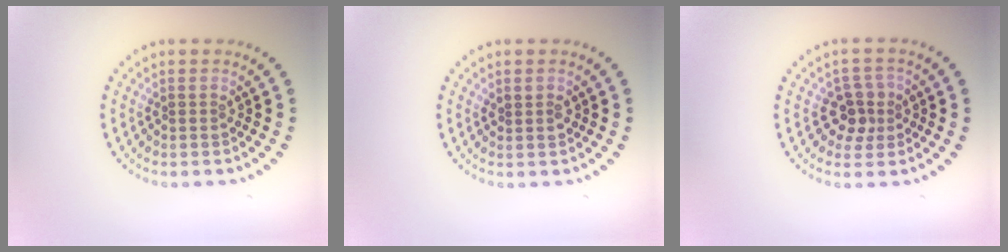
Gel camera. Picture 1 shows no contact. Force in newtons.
{"total": 1.1, "press": 1.0, "slide": 0.4}
{"total": 2.6, "press": 2.4, "slide": 1.2}